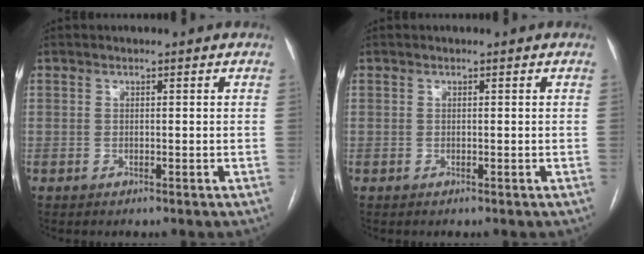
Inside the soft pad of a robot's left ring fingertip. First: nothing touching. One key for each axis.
{"total": 0.0}